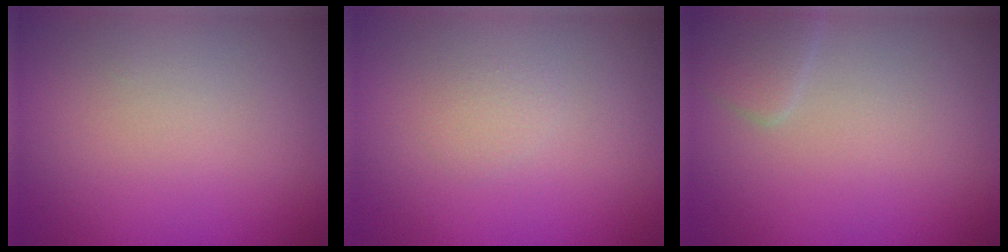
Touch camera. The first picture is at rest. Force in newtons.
{"total": 0.8, "press": 0.8, "slide": 0.1}
{"total": 2.0, "press": 2.0, "slide": 0.0}